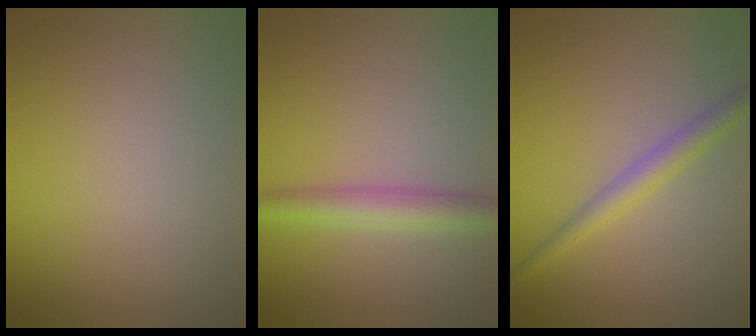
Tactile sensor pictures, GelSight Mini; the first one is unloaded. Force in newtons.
{"total": 3.5, "press": 3.5, "slide": 0.1}
{"total": 2.3, "press": 2.3, "slide": 0.1}